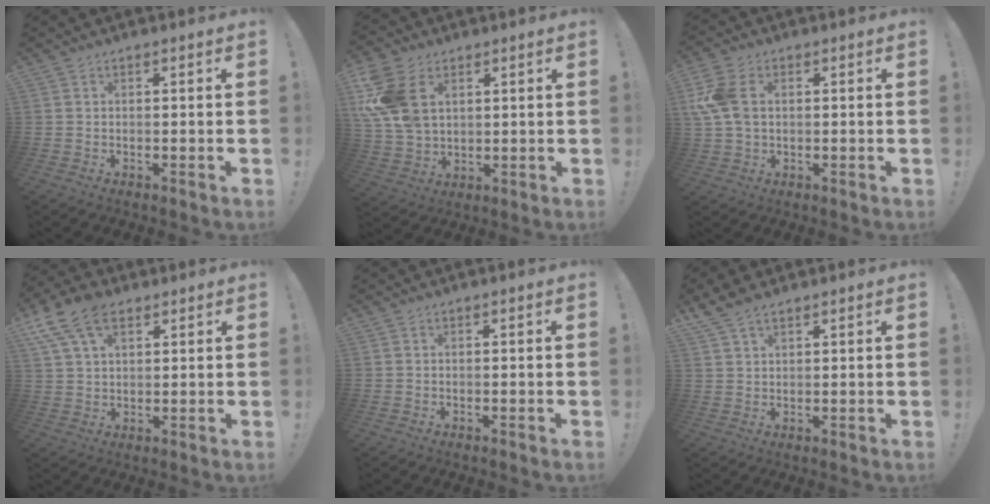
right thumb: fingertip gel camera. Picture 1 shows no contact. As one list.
[{"total": 15.2, "force": [4.9, 10.4, 9.9], "torque": [-0.203, -0.011, 0.099]}, {"total": 9.6, "force": [1.7, 6.3, 7.0], "torque": [-0.161, 0.007, 0.033]}, {"total": 12.4, "force": [6.6, 7.3, 7.5], "torque": [-0.139, -0.018, 0.126]}, {"total": 0.0}, {"total": 5.2, "force": [3.9, 2.1, 2.7], "torque": [-0.053, -0.012, 0.077]}]